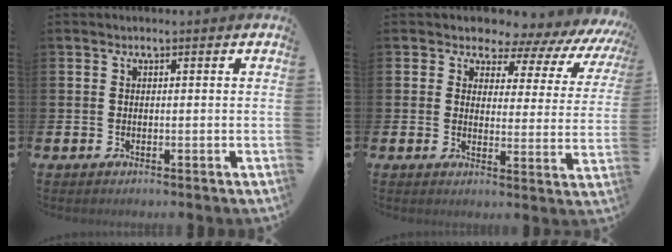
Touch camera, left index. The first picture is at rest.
{"total": 4.5, "force": [3.8, 2.2, 0.6], "torque": [-0.015, -0.045, 0.052]}